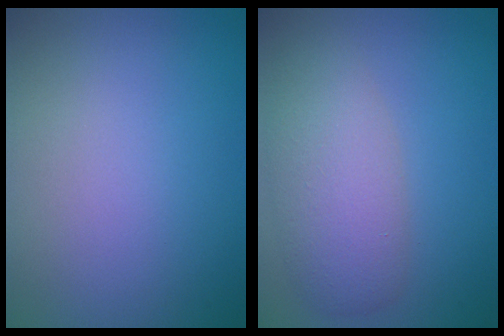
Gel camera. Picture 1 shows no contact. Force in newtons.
{"total": 4.4, "press": 4.4, "slide": 0.2}